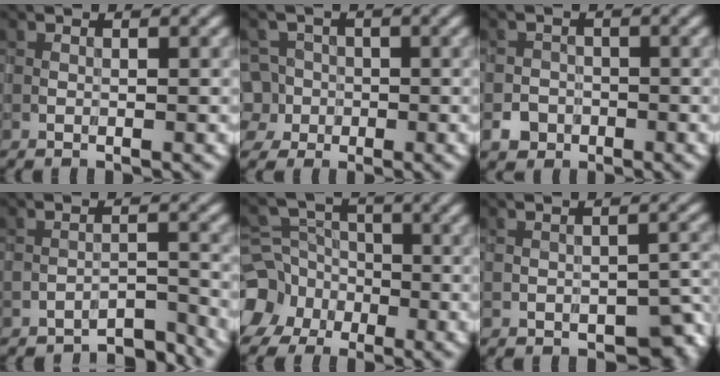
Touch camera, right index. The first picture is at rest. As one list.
[{"total": 5.8, "force": [-2.2, 5.3, 1.2], "torque": [-0.019, 0.009, -0.059]}, {"total": 2.3, "force": [-1.5, 1.8, 0.2], "torque": [0.007, 0.004, -0.023]}, {"total": 3.9, "force": [-3.8, 0.2, 0.2], "torque": [0.006, 0.010, -0.054]}, {"total": 9.6, "force": [-4.6, 8.2, 1.8], "torque": [-0.045, -0.025, -0.093]}, {"total": 3.5, "force": [-1.7, 2.2, 2.2], "torque": [-0.018, -0.003, -0.017]}]